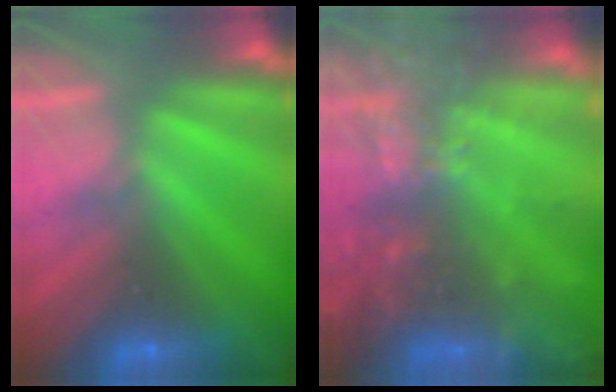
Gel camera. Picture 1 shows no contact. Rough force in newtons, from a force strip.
{"total": 8.4}